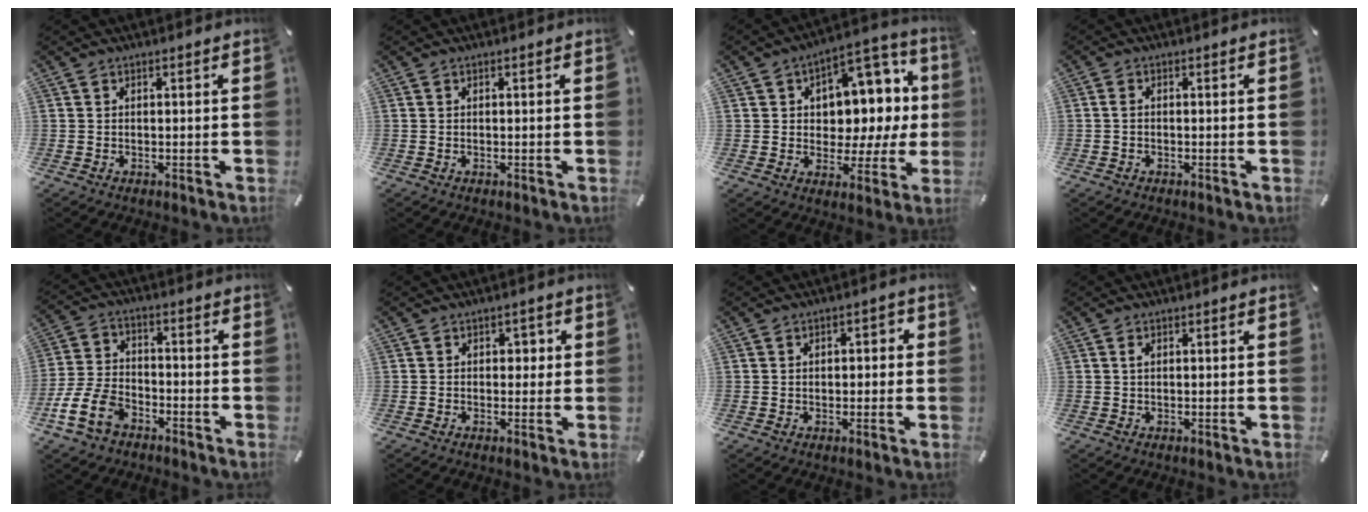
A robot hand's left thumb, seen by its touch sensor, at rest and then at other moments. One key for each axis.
{"total": 0.0}
{"total": 11.6, "fx": 3.0, "fy": 8.7, "fz": 7.1, "tx": -0.085, "ty": -0.036, "tz": 0.057}
{"total": 1.3, "fx": -0.3, "fy": 0.8, "fz": 1.0, "tx": -0.020, "ty": 0.002, "tz": -0.006}
{"total": 11.5, "fx": -6.2, "fy": 7.4, "fz": 6.2, "tx": -0.139, "ty": 0.029, "tz": -0.116}
{"total": 2.3, "fx": -0.2, "fy": 1.9, "fz": 1.3, "tx": -0.012, "ty": 0.002, "tz": -0.012}
{"total": 2.4, "fx": -0.4, "fy": 1.9, "fz": 1.4, "tx": -0.012, "ty": 0.003, "tz": -0.016}
{"total": 0.8, "fx": 0.2, "fy": 0.5, "fz": 0.6, "tx": -0.013, "ty": 0.002, "tz": 0.003}